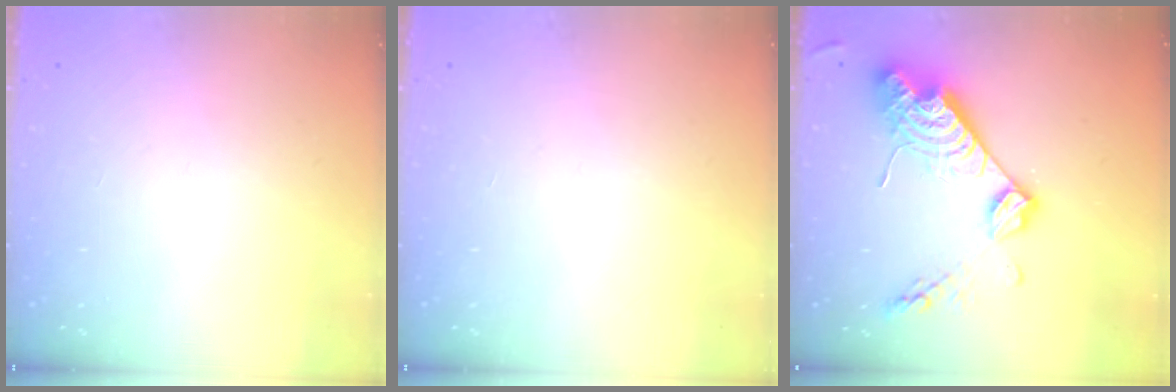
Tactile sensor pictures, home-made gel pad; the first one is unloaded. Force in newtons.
{"total": 0.0}
{"total": 17.1, "press": 17.0, "slide": 1.3}